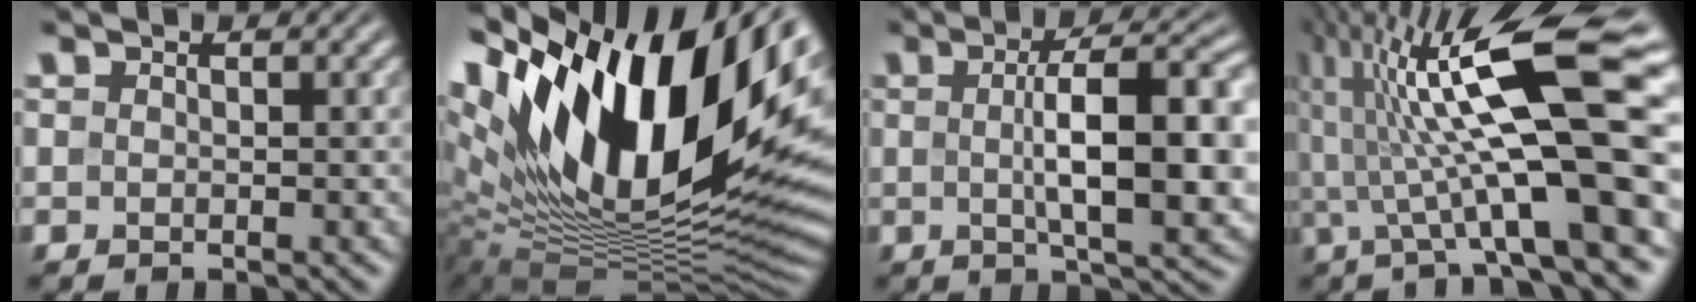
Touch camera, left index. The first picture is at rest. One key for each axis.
{"total": 19.7, "fx": 7.1, "fy": 9.3, "fz": 15.8, "tx": -0.276, "ty": 0.020, "tz": 0.118}
{"total": 10.6, "fx": 0.0, "fy": 3.2, "fz": 10.1, "tx": -0.152, "ty": 0.000, "tz": 0.003}
{"total": 15.9, "fx": 2.6, "fy": 3.1, "fz": 15.4, "tx": -0.255, "ty": 0.015, "tz": 0.047}